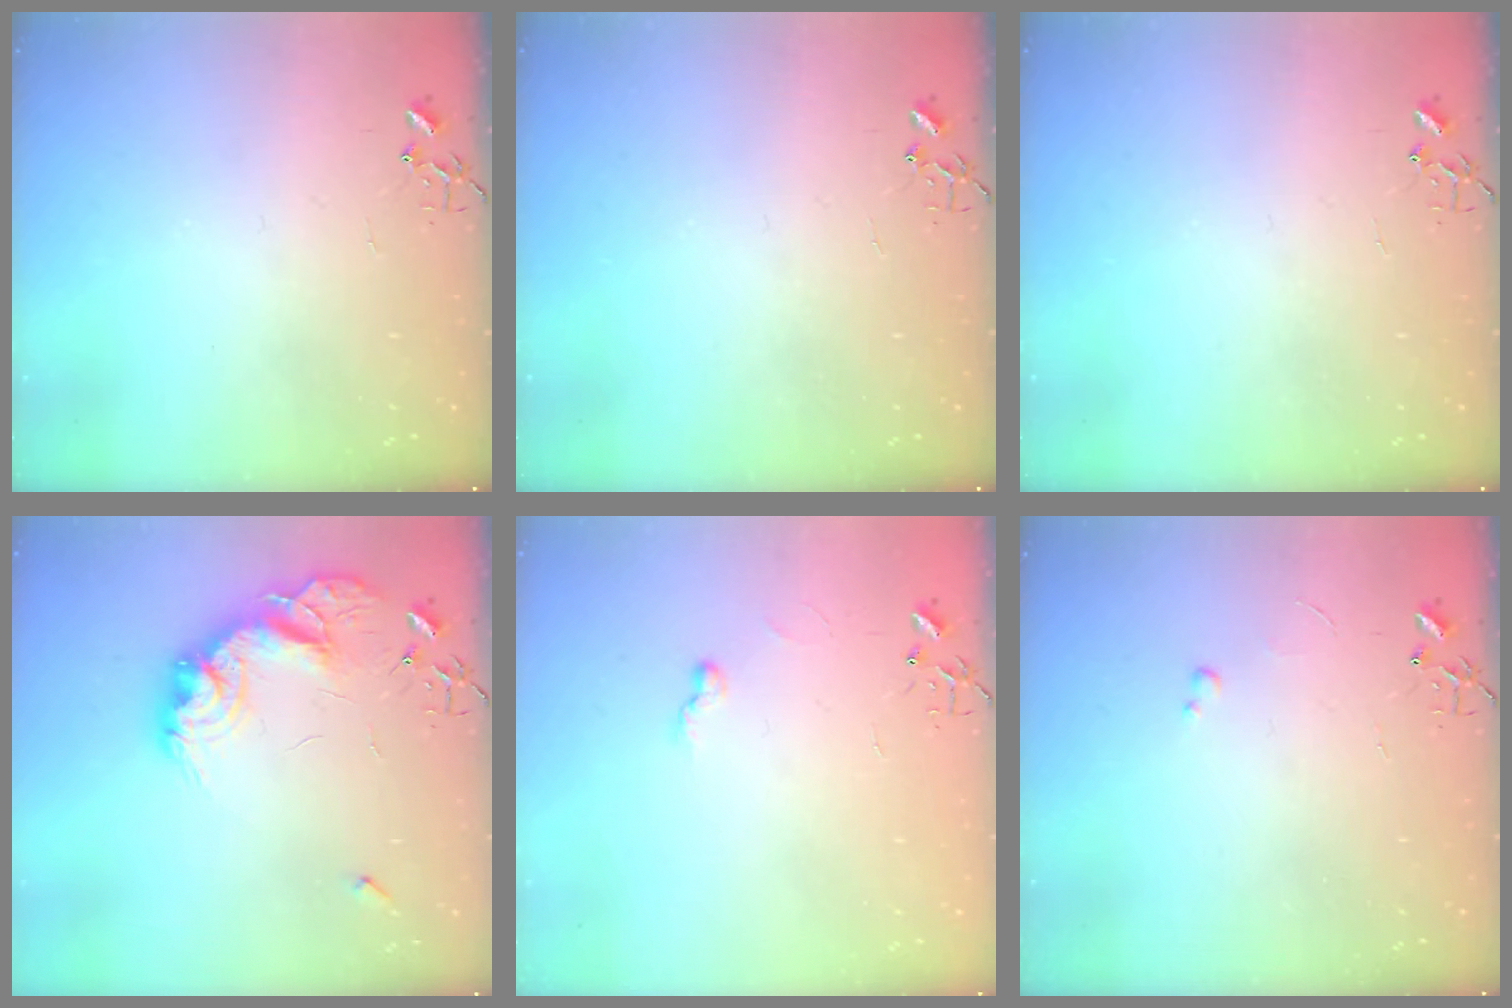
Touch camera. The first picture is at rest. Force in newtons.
{"total": 0.0}
{"total": 0.0}
{"total": 17.2, "press": 17.2, "slide": 0.9}
{"total": 5.9, "press": 5.9, "slide": 0.5}
{"total": 2.0, "press": 2.0, "slide": 0.3}